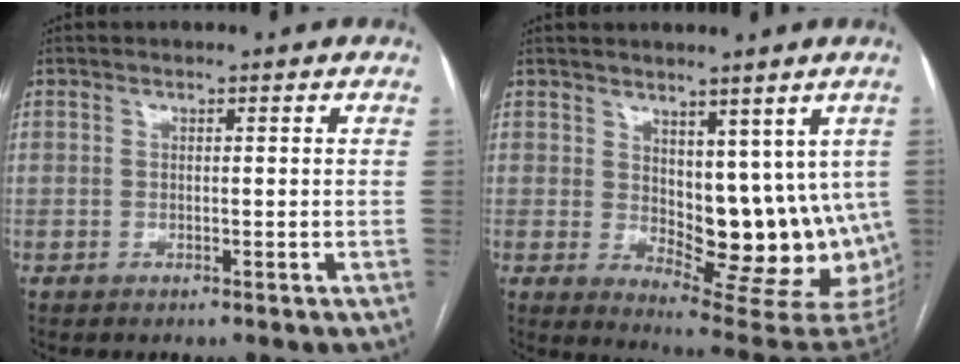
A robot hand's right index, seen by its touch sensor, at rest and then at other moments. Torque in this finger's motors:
{"motor_torque": [1.17, 0.97, 0.25, 0.03]}